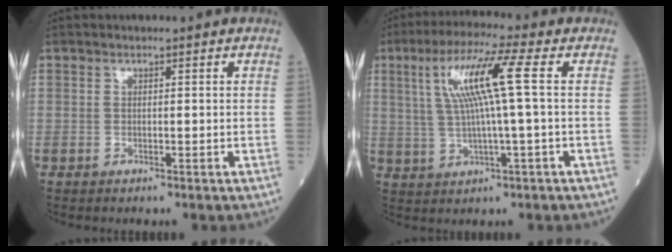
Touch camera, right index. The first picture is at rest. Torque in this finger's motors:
{"motor_torque": [1.30, 0.34, 0.66, 0.21]}